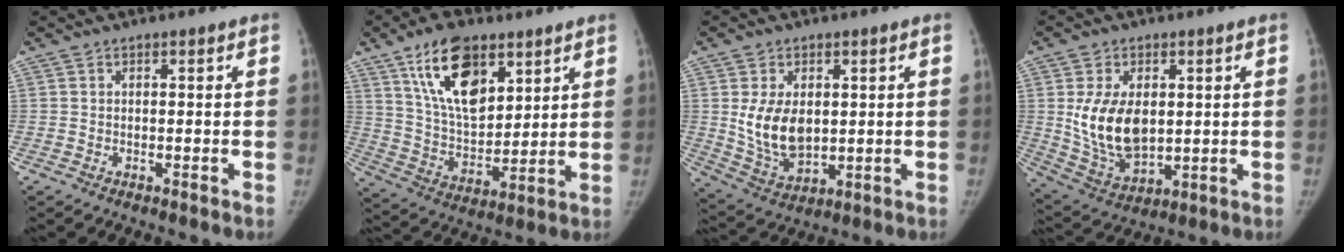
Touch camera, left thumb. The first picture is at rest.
{"total": 16.9, "force": [9.0, 8.8, 11.3], "torque": [-0.155, -0.045, 0.170]}
{"total": 10.8, "force": [1.3, 6.9, 8.1], "torque": [-0.128, -0.015, 0.044]}
{"total": 13.5, "force": [1.5, 8.3, 10.5], "torque": [-0.171, -0.016, 0.046]}